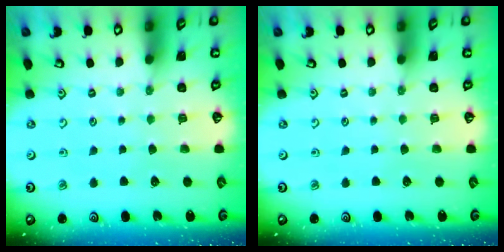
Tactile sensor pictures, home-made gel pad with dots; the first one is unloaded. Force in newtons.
{"total": 0.0}